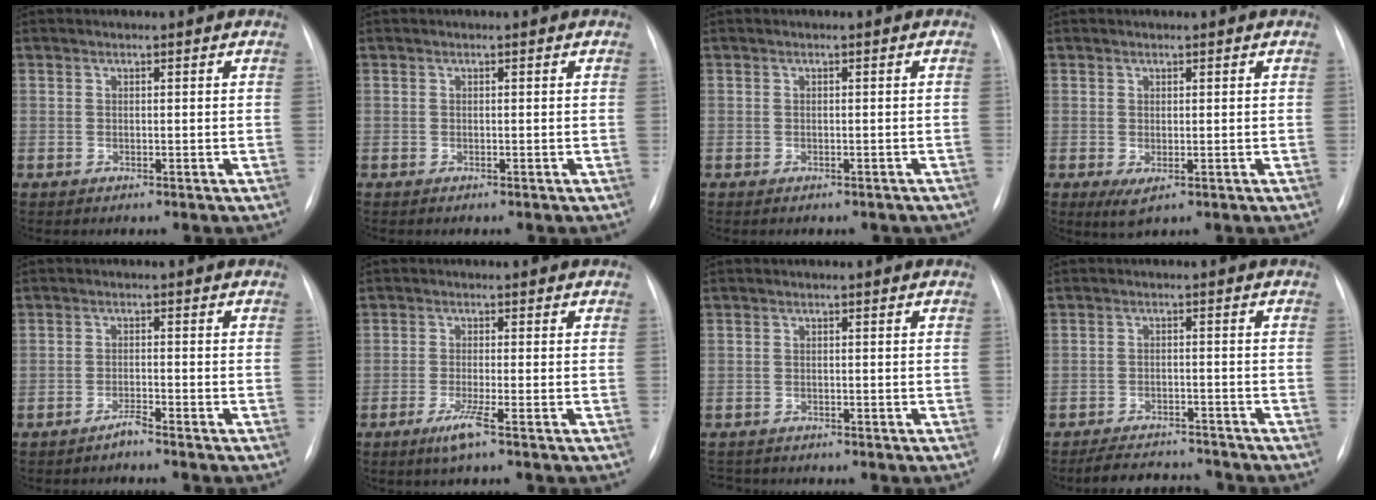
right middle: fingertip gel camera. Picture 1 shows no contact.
{"total": 0.0}
{"total": 4.6, "force": [-3.9, 1.8, 1.8], "torque": [-0.018, 0.005, -0.038]}
{"total": 2.1, "force": [-0.4, 0.8, 1.9], "torque": [-0.033, -0.008, 0.002]}
{"total": 1.6, "force": [-1.5, -0.3, 0.5], "torque": [-0.011, -0.001, -0.028]}
{"total": 3.1, "force": [-1.8, -0.5, 2.5], "torque": [-0.058, -0.012, -0.040]}
{"total": 2.2, "force": [-2.0, 0.8, 0.0], "torque": [-0.004, -0.006, -0.030]}
{"total": 7.2, "force": [-6.9, 0.9, 1.6], "torque": [-0.027, -0.001, -0.107]}